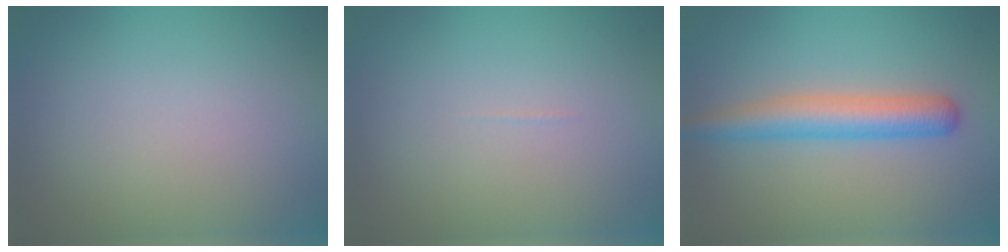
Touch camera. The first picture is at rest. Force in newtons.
{"total": 0.0}
{"total": 3.9, "press": 3.9, "slide": 0.1}